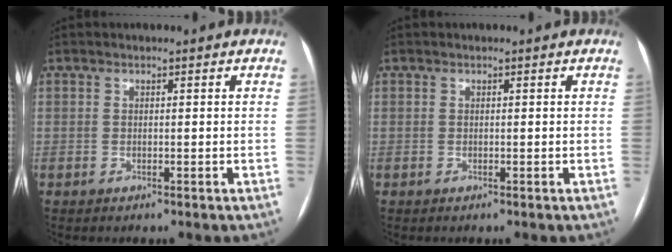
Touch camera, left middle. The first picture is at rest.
{"total": 0.0}